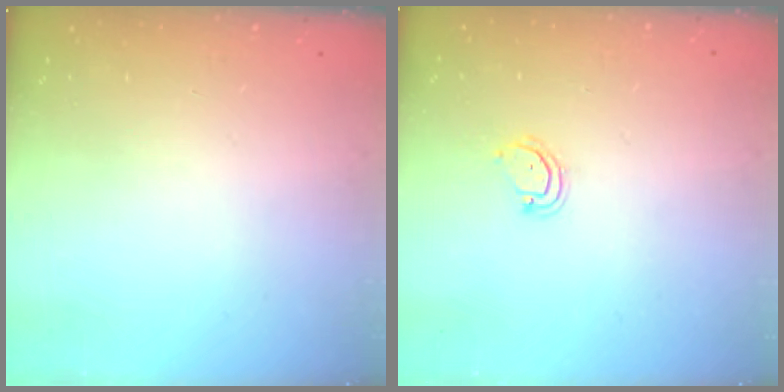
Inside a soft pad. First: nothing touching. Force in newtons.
{"total": 3.6, "press": 3.6, "slide": 0.2}